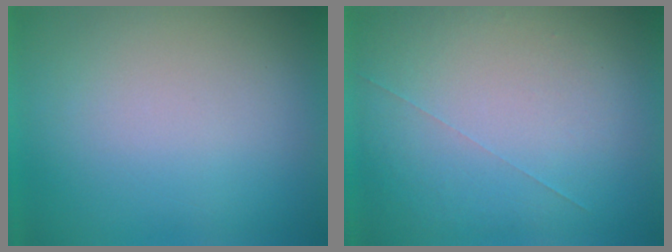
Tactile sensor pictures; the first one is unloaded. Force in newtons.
{"total": 1.0}